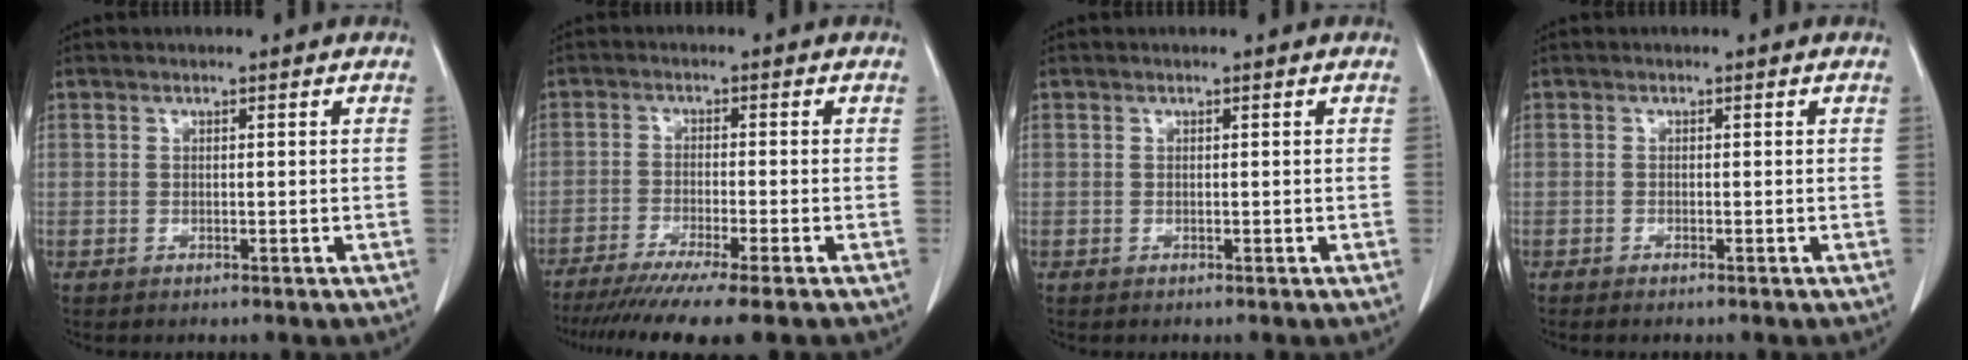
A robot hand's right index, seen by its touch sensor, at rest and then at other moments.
{"total": 12.2, "force": [-9.9, -1.0, 7.1], "torque": [-0.092, -0.037, -0.154]}
{"total": 0.0}
{"total": 0.8, "force": [-0.7, 0.0, 0.4], "torque": [-0.010, -0.001, -0.010]}